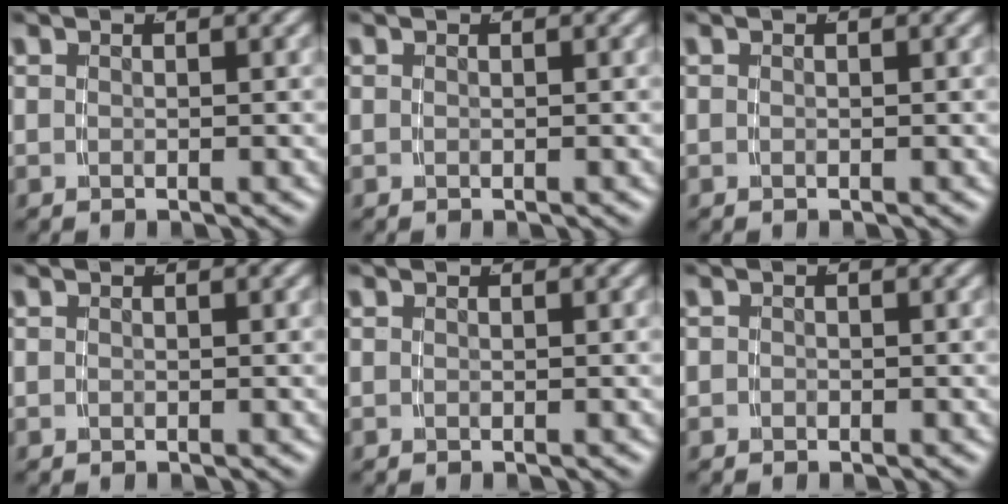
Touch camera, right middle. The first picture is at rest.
{"total": 0.0}
{"total": 0.0}
{"total": 0.0}
{"total": 0.0}
{"total": 0.6, "force": [-0.5, 0.2, -0.2], "torque": [0.004, -0.007, -0.006]}